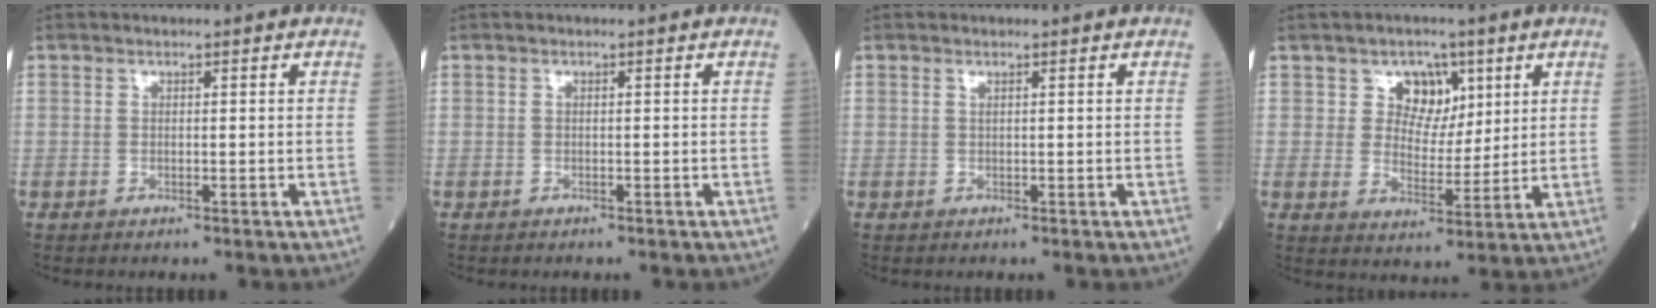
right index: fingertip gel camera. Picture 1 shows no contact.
{"total": 0.5, "force": [-0.5, 0.1, 0.2], "torque": [-0.009, -0.002, -0.009]}
{"total": 0.0}
{"total": 5.8, "force": [2.8, 4.4, 2.6], "torque": [-0.036, 0.007, 0.048]}